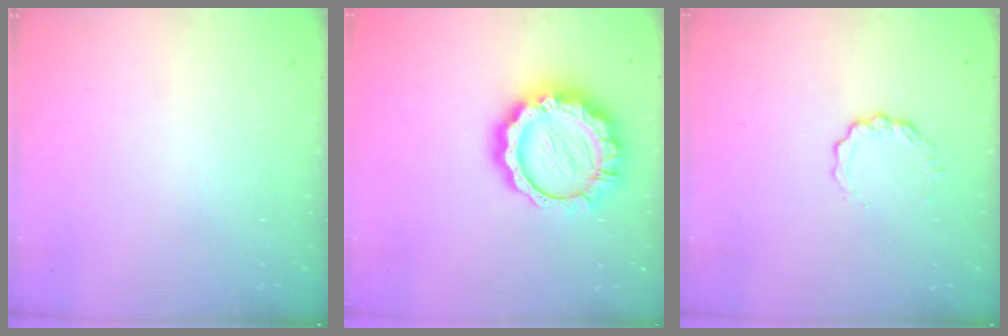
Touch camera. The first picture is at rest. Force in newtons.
{"total": 15.6, "press": 15.6, "slide": 1.3}
{"total": 3.8, "press": 3.7, "slide": 0.3}